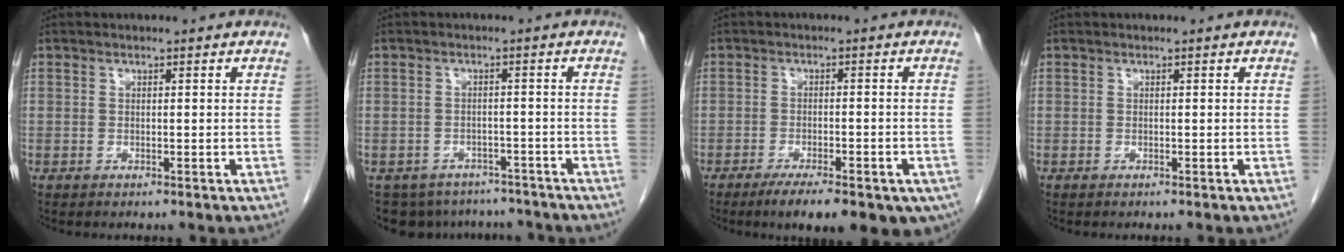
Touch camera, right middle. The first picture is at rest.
{"total": 10.1, "force": [-8.8, 4.9, 1.5], "torque": [-0.022, 0.009, -0.102]}
{"total": 14.2, "force": [-9.2, 4.3, 9.8], "torque": [-0.100, -0.011, -0.122]}
{"total": 0.0}